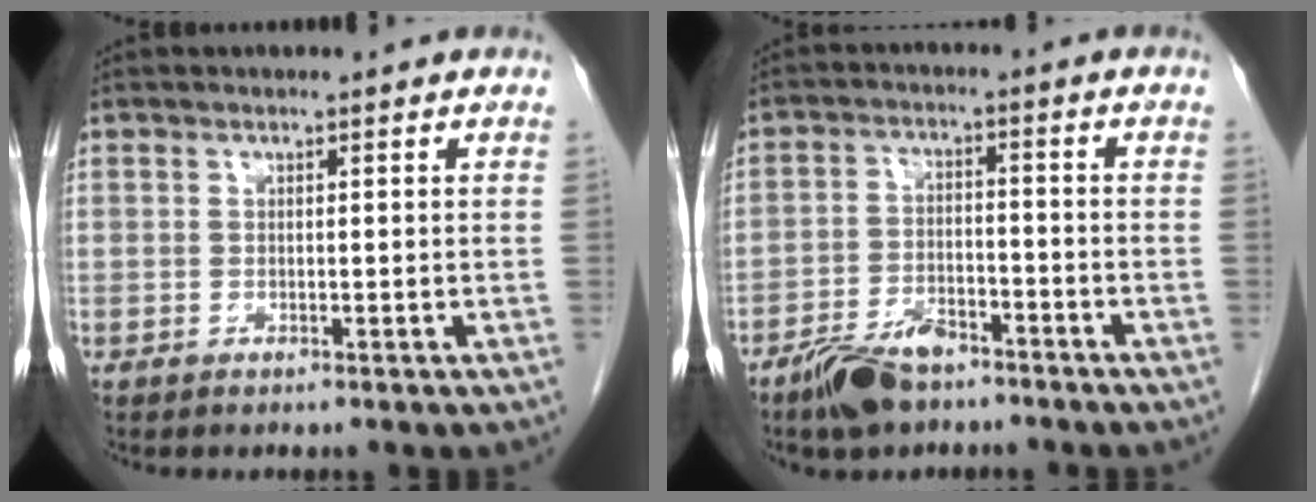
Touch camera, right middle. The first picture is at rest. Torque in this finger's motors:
{"motor_torque": [0.11, -0.07, 0.11, 0.02]}